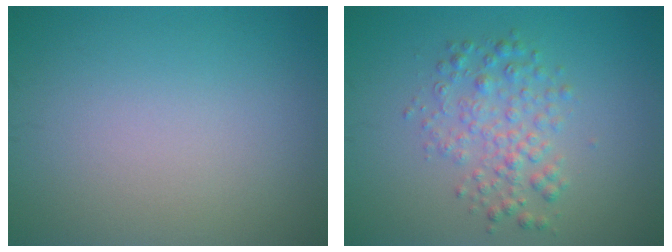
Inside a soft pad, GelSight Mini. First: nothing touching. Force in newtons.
{"total": 3.1, "press": 3.1, "slide": 0.0}